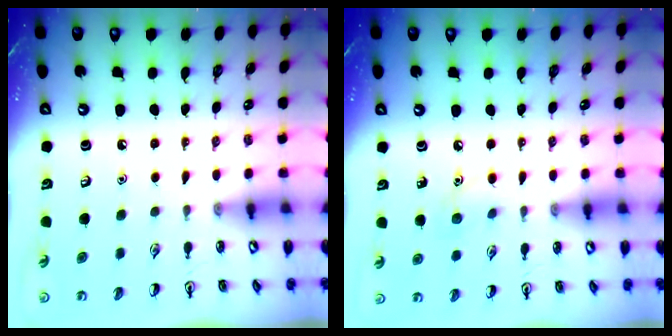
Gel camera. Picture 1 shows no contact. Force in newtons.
{"total": 6.7, "press": 6.4, "slide": 2.0}